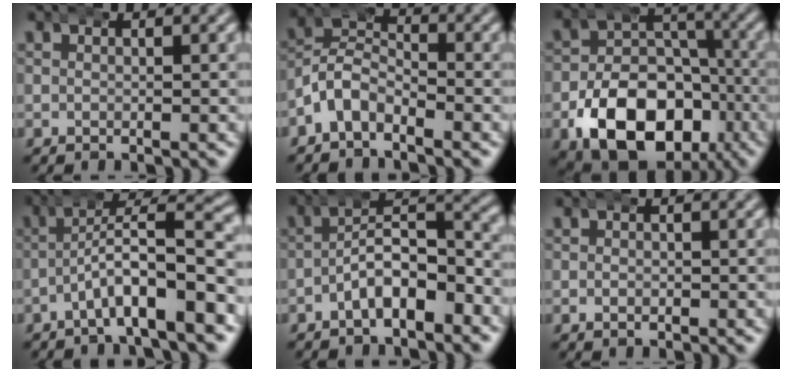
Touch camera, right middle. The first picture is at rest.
{"total": 6.2, "force": [-2.5, 5.3, 2.0], "torque": [-0.043, -0.016, -0.056]}
{"total": 12.4, "force": [-5.6, 8.4, 7.2], "torque": [-0.118, -0.032, -0.082]}
{"total": 6.7, "force": [-2.6, 1.8, 5.9], "torque": [-0.088, 0.004, -0.038]}
{"total": 5.8, "force": [-3.3, 2.9, 3.7], "torque": [-0.037, 0.001, -0.058]}
{"total": 0.7, "force": [-0.3, 0.5, 0.3], "torque": [-0.010, -0.004, -0.003]}